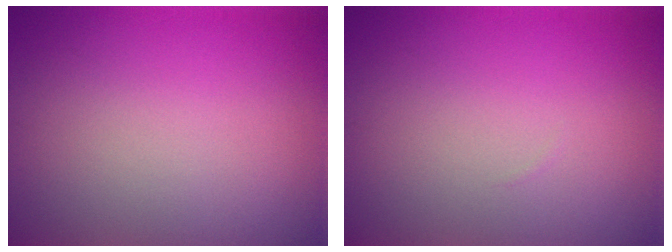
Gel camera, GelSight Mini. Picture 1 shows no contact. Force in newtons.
{"total": 0.0}